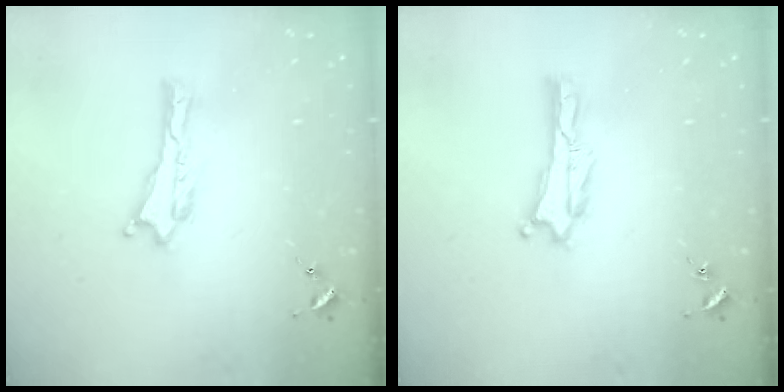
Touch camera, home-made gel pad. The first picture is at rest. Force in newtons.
{"total": 0.0}